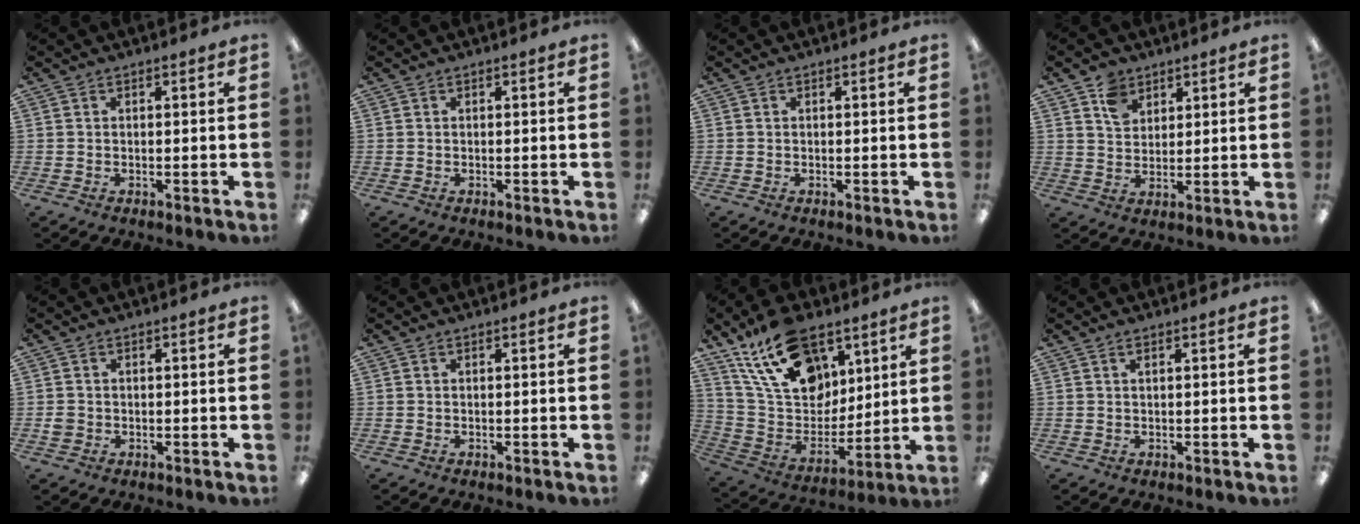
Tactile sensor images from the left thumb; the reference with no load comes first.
{"total": 0.0}
{"total": 0.0}
{"total": 6.3, "force": [4.1, 4.4, 1.9], "torque": [-0.030, -0.010, 0.076]}
{"total": 1.6, "force": [-0.3, 1.6, 0.5], "torque": [-0.009, 0.004, -0.006]}
{"total": 0.0}
{"total": 22.1, "force": [13.0, 13.2, 12.0], "torque": [-0.215, -0.054, 0.238]}
{"total": 0.8, "force": [0.5, 0.3, 0.5], "torque": [-0.013, 0.001, 0.009]}